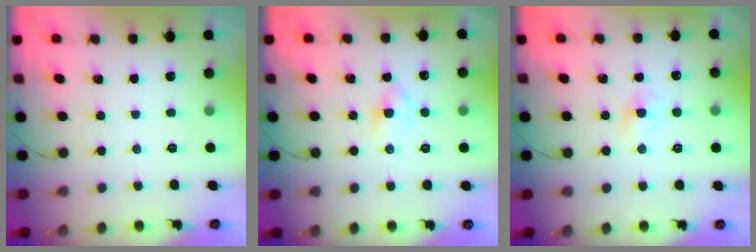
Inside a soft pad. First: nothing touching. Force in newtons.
{"total": 3.0, "press": 2.8, "slide": 1.2}
{"total": 2.0, "press": 1.8, "slide": 1.0}